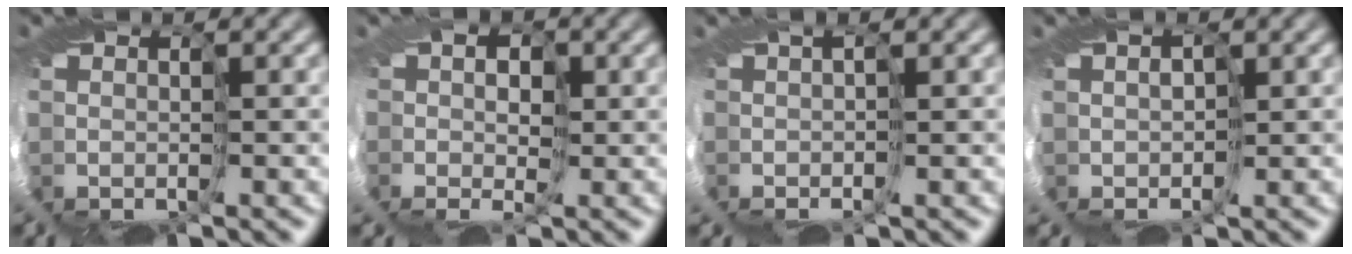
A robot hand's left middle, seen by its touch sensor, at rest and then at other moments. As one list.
[{"total": 1.6, "force": [0.9, 0.7, 1.1], "torque": [0.006, 0.013, -0.004]}, {"total": 1.8, "force": [0.0, -1.7, -0.7], "torque": [0.032, 0.009, -0.004]}, {"total": 0.9, "force": [0.8, 0.3, -0.2], "torque": [0.014, 0.016, -0.010]}]